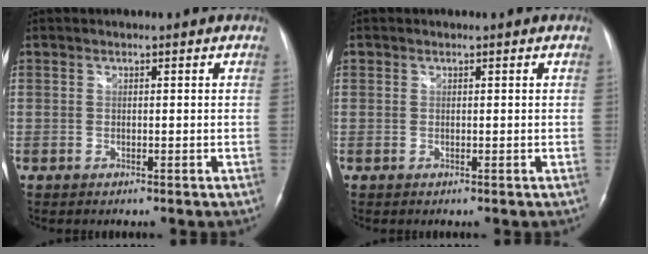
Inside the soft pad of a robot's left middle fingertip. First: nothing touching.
{"total": 0.0}